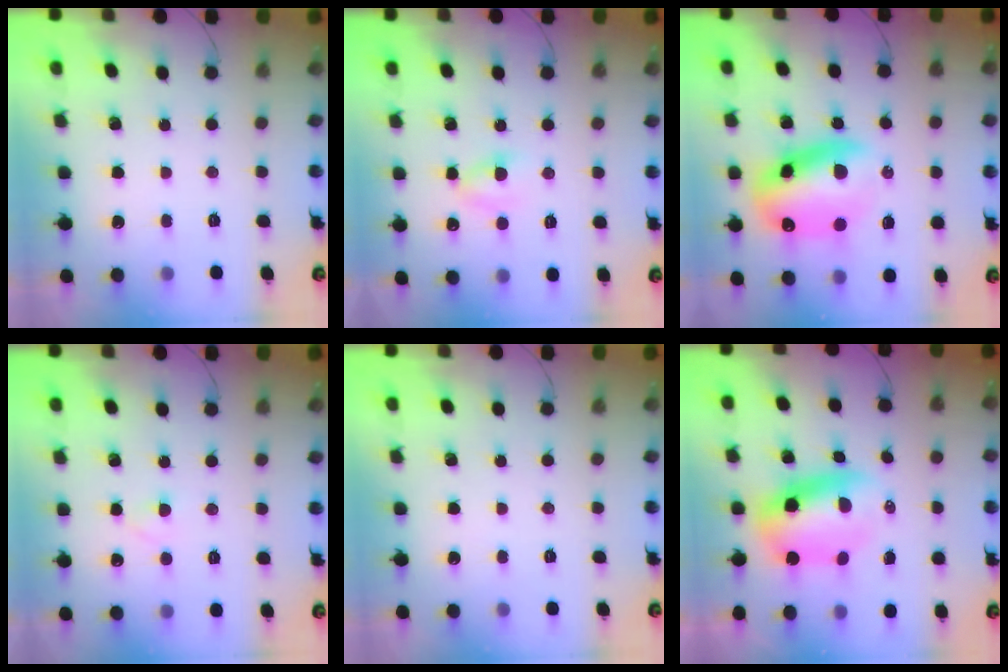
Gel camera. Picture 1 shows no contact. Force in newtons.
{"total": 3.9, "press": 3.6, "slide": 1.6}
{"total": 16.2, "press": 15.7, "slide": 4.1}
{"total": 1.8, "press": 1.6, "slide": 0.9}
{"total": 0.0}
{"total": 9.2, "press": 8.9, "slide": 2.3}